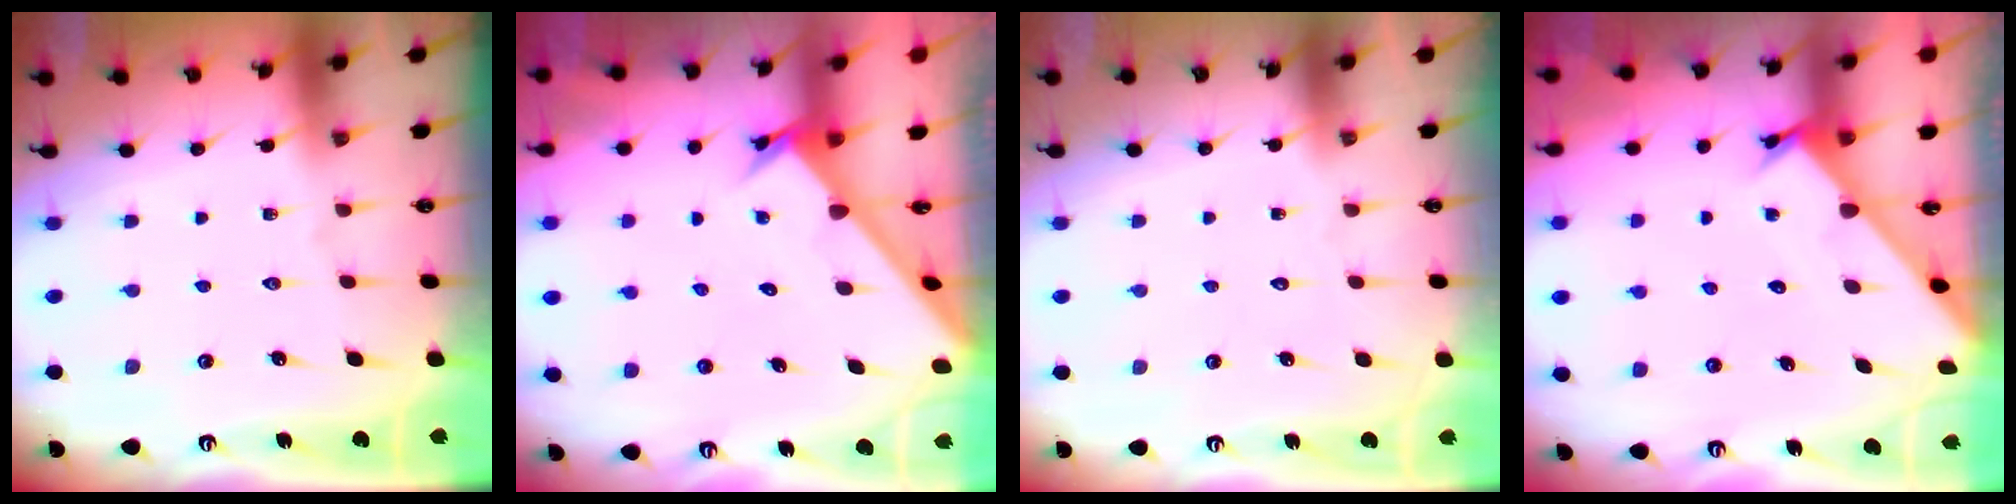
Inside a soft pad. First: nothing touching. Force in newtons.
{"total": 2.4, "press": 2.4, "slide": 0.2}
{"total": 1.6, "press": 1.6, "slide": 0.0}
{"total": 2.4, "press": 2.4, "slide": 0.3}